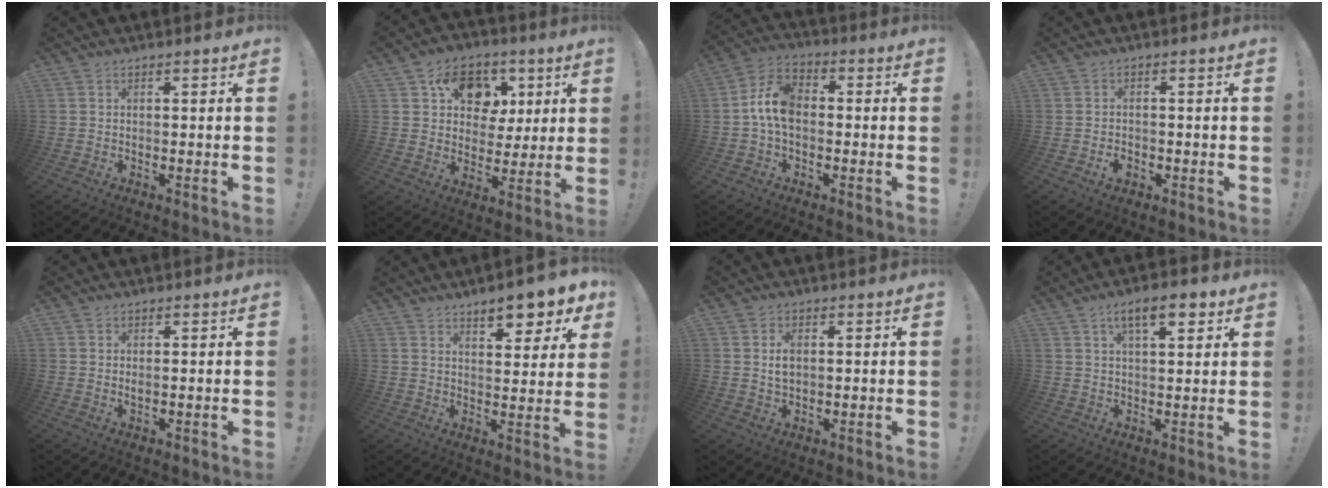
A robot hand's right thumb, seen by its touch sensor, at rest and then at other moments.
{"total": 14.8, "force": [5.4, 11.8, 7.1], "torque": [-0.100, -0.012, 0.107]}
{"total": 10.3, "force": [0.0, 6.8, 7.8], "torque": [-0.148, 0.010, 0.005]}
{"total": 2.1, "force": [-1.3, 1.3, 1.1], "torque": [-0.001, -0.002, -0.024]}
{"total": 0.9, "force": [0.5, 0.7, 0.4], "torque": [-0.009, 0.002, 0.009]}
{"total": 8.6, "force": [6.1, 2.6, 5.4], "torque": [-0.068, -0.042, 0.104]}
{"total": 4.0, "force": [0.7, 2.9, 2.8], "torque": [-0.042, 0.001, 0.009]}
{"total": 8.7, "force": [4.4, 3.2, 6.8], "torque": [-0.100, -0.011, 0.071]}